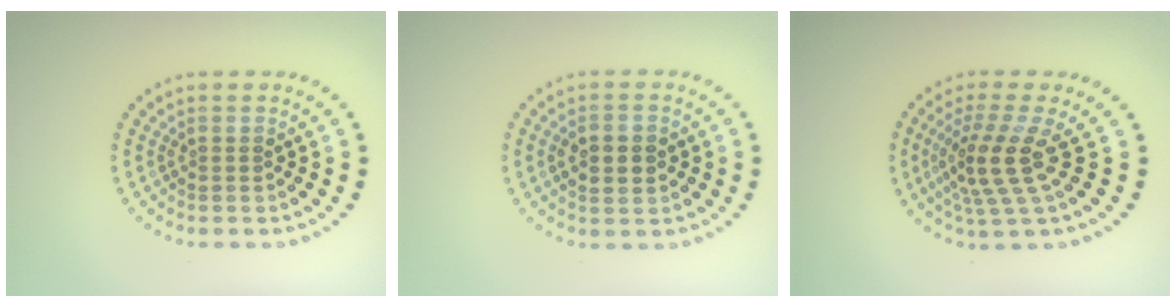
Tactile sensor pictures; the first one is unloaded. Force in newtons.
{"total": 3.2, "press": 3.2, "slide": 0.3}
{"total": 4.2, "press": 3.0, "slide": 3.0}